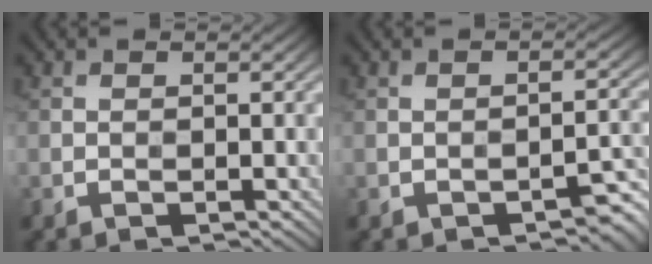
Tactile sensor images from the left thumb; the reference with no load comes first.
{"total": 2.2, "force": [-1.7, 0.3, 1.4], "torque": [-0.017, 0.012, -0.022]}